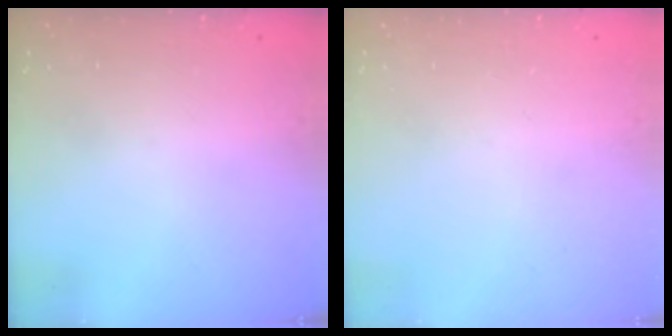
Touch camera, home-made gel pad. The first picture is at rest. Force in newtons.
{"total": 0.0}